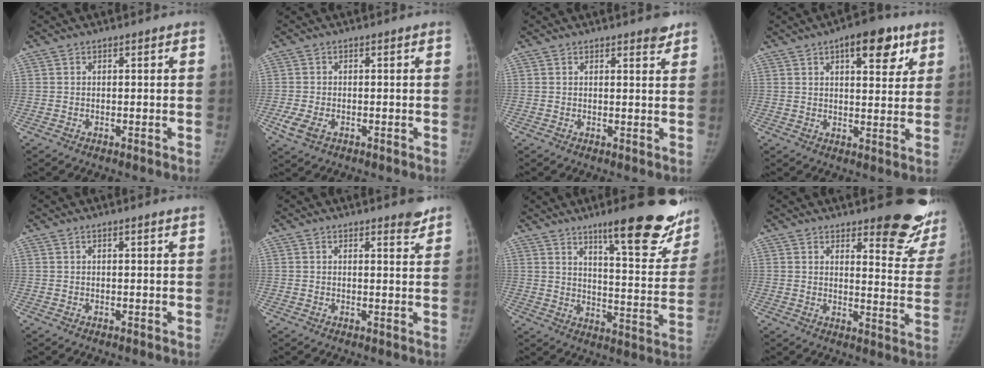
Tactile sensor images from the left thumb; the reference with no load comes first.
{"total": 3.7, "force": [-1.5, 2.3, 2.5], "torque": [-0.059, -0.001, -0.027]}
{"total": 2.2, "force": [1.8, 0.6, 1.2], "torque": [-0.008, -0.012, 0.022]}
{"total": 10.9, "force": [5.6, 4.9, 8.0], "torque": [-0.073, -0.017, 0.073]}
{"total": 1.3, "force": [1.0, -0.3, 0.7], "torque": [-0.008, -0.001, 0.018]}
{"total": 2.8, "force": [2.4, 0.6, 1.4], "torque": [-0.006, -0.019, 0.030]}
{"total": 22.5, "force": [14.5, 5.3, 16.4], "torque": [-0.178, -0.080, 0.201]}
{"total": 15.8, "force": [11.8, 5.0, 9.2], "torque": [-0.064, -0.096, 0.133]}